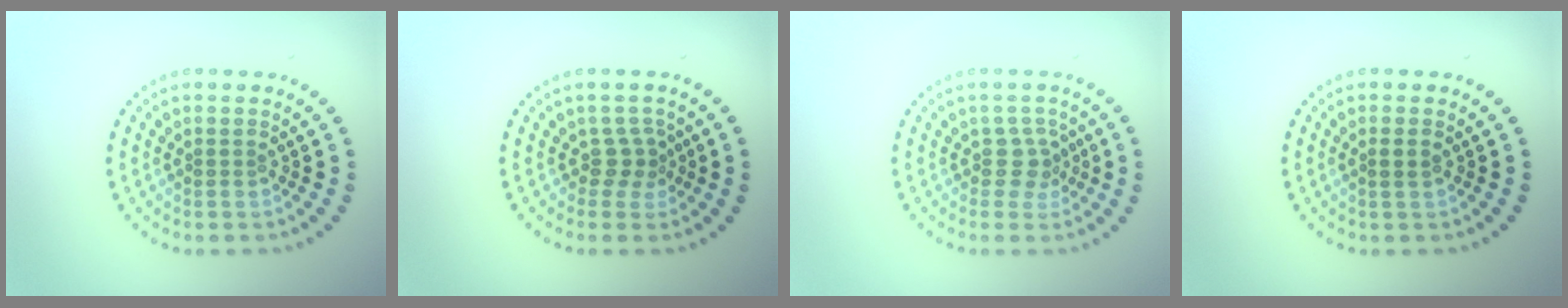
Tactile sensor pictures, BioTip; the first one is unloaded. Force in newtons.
{"total": 1.9, "press": 1.2, "slide": 1.5}
{"total": 2.0, "press": 1.6, "slide": 1.3}
{"total": 0.9, "press": 0.9, "slide": 0.4}